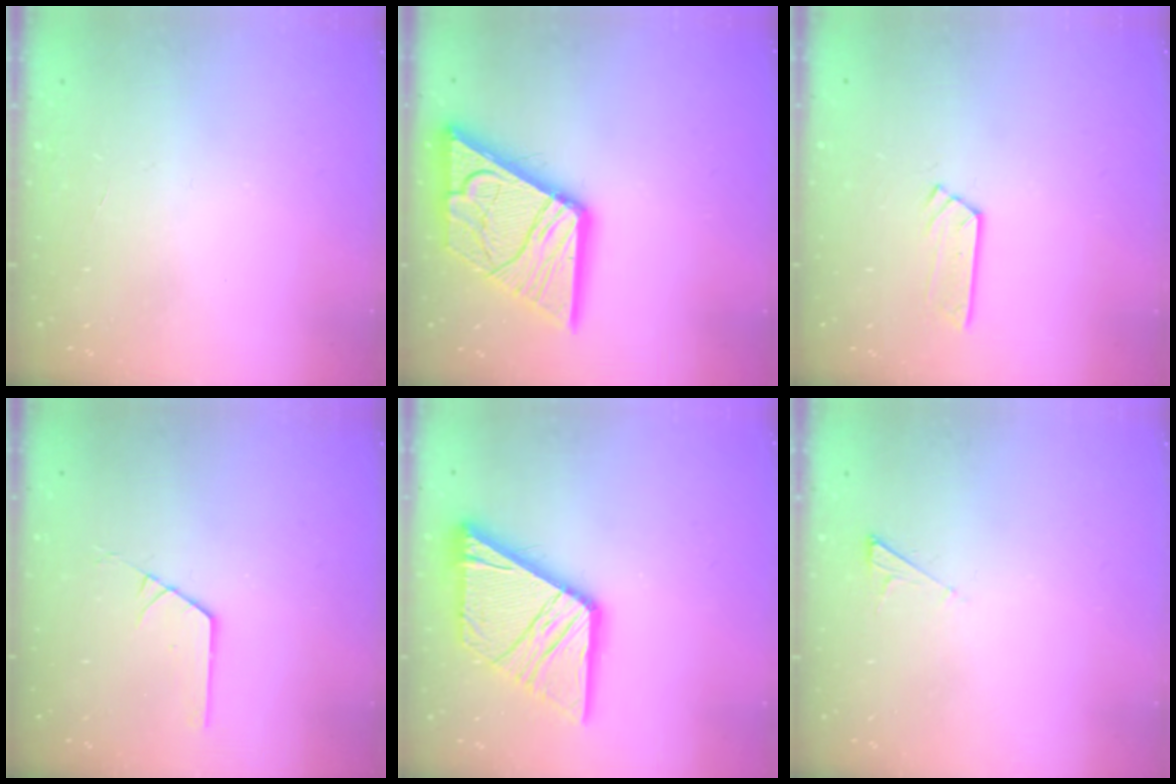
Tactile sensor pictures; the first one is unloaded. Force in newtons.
{"total": 22.7, "press": 22.6, "slide": 2.7}
{"total": 3.3, "press": 3.2, "slide": 0.2}
{"total": 1.3, "press": 1.3, "slide": 0.1}
{"total": 19.7, "press": 19.6, "slide": 2.3}
{"total": 2.3, "press": 2.2, "slide": 0.4}